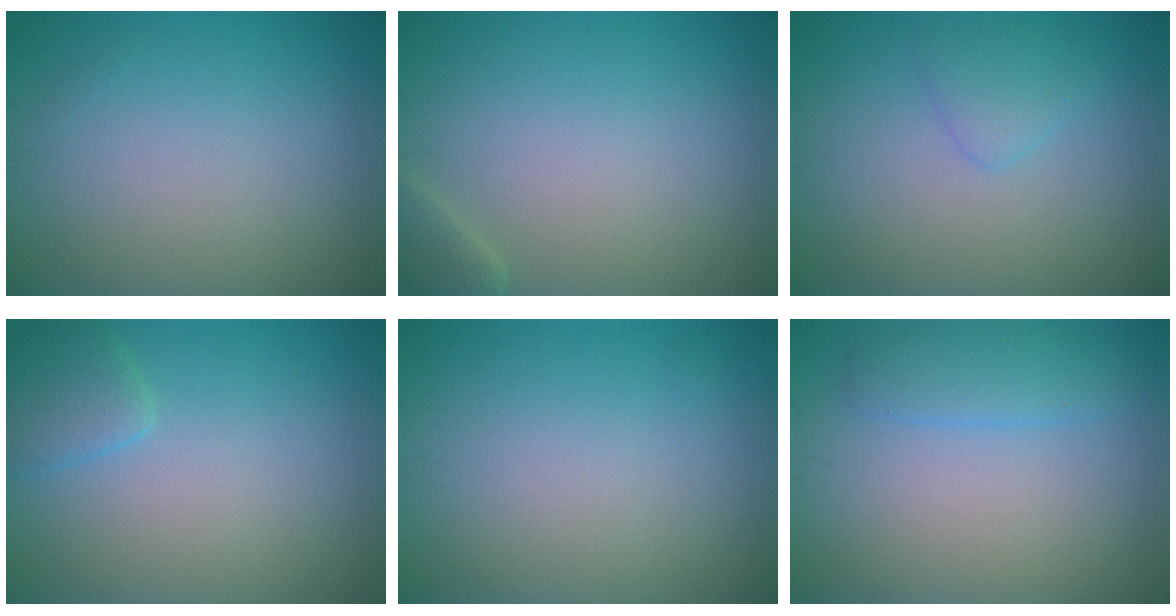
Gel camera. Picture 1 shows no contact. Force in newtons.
{"total": 1.9, "press": 1.9, "slide": 0.2}
{"total": 1.6, "press": 1.6, "slide": 0.1}
{"total": 2.0, "press": 2.0, "slide": 0.1}
{"total": 0.0}
{"total": 2.5, "press": 2.5, "slide": 0.2}